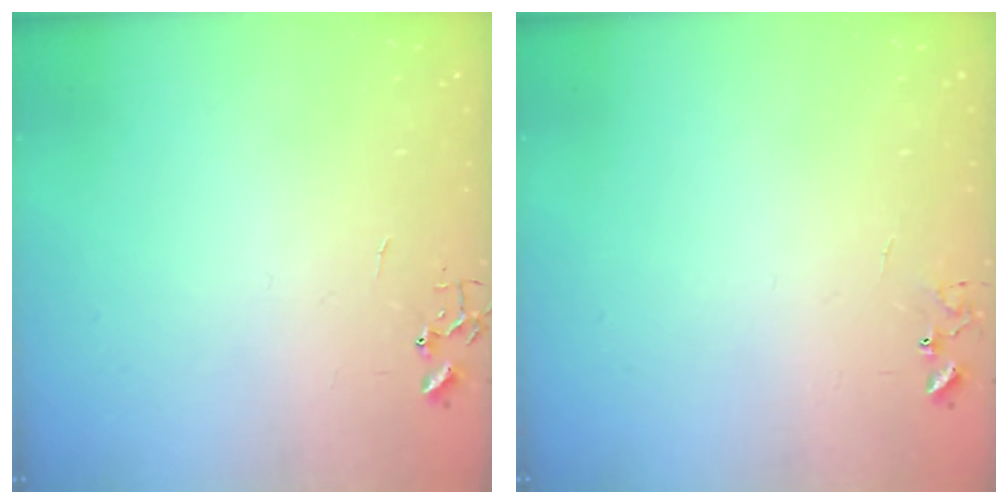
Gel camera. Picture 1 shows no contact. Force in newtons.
{"total": 5.9, "press": 5.9, "slide": 0.5}